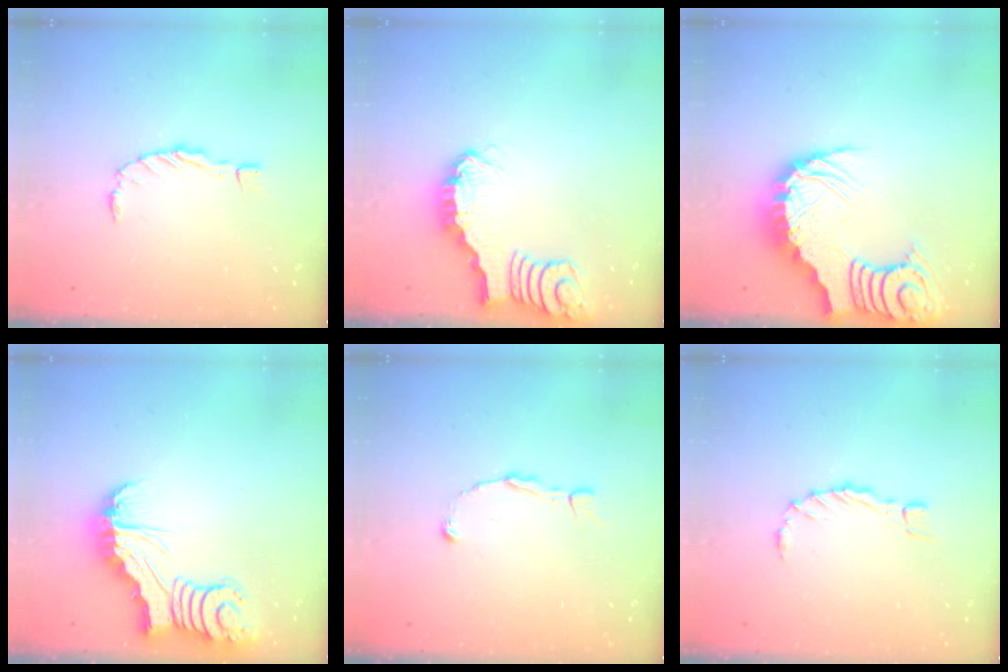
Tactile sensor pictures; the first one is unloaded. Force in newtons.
{"total": 2.7, "press": 2.7, "slide": 0.4}
{"total": 7.5, "press": 7.5, "slide": 1.0}
{"total": 6.8, "press": 6.8, "slide": 0.9}
{"total": 1.8, "press": 1.8, "slide": 0.1}
{"total": 2.7, "press": 2.7, "slide": 0.1}